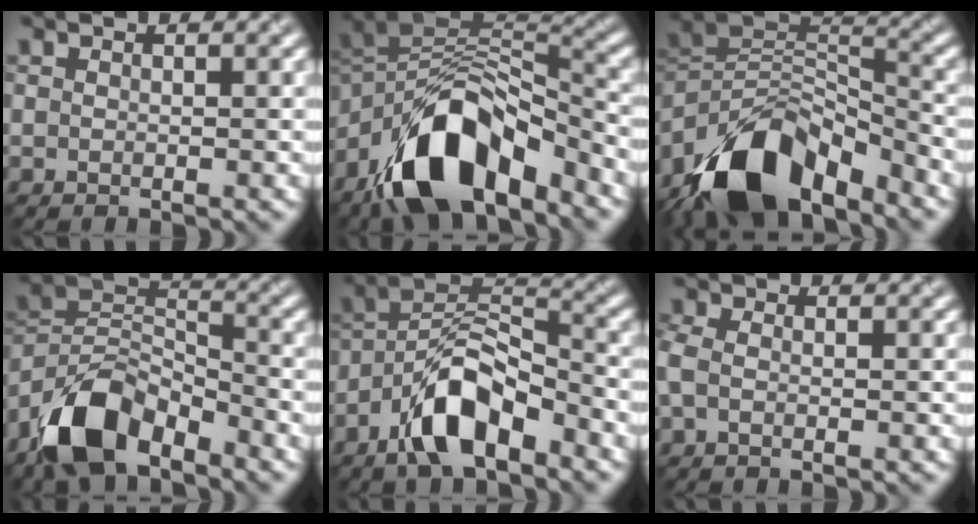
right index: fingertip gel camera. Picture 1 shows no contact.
{"total": 11.6, "force": [-7.3, 4.9, 7.5], "torque": [-0.131, 0.003, -0.146]}
{"total": 12.3, "force": [-8.7, 5.3, 6.9], "torque": [-0.124, 0.008, -0.166]}
{"total": 9.2, "force": [-6.5, 4.2, 4.9], "torque": [-0.088, 0.003, -0.136]}
{"total": 7.2, "force": [-4.4, 3.0, 4.9], "torque": [-0.080, 0.011, -0.091]}
{"total": 1.3, "force": [-0.3, 0.9, 1.0], "torque": [-0.030, 0.001, -0.013]}